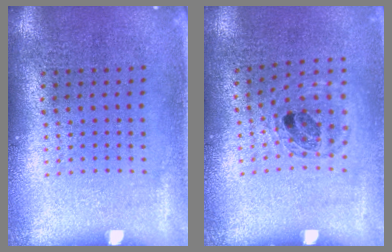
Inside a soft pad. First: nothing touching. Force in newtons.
{"total": 0.9, "press": 0.9, "slide": 0.1}